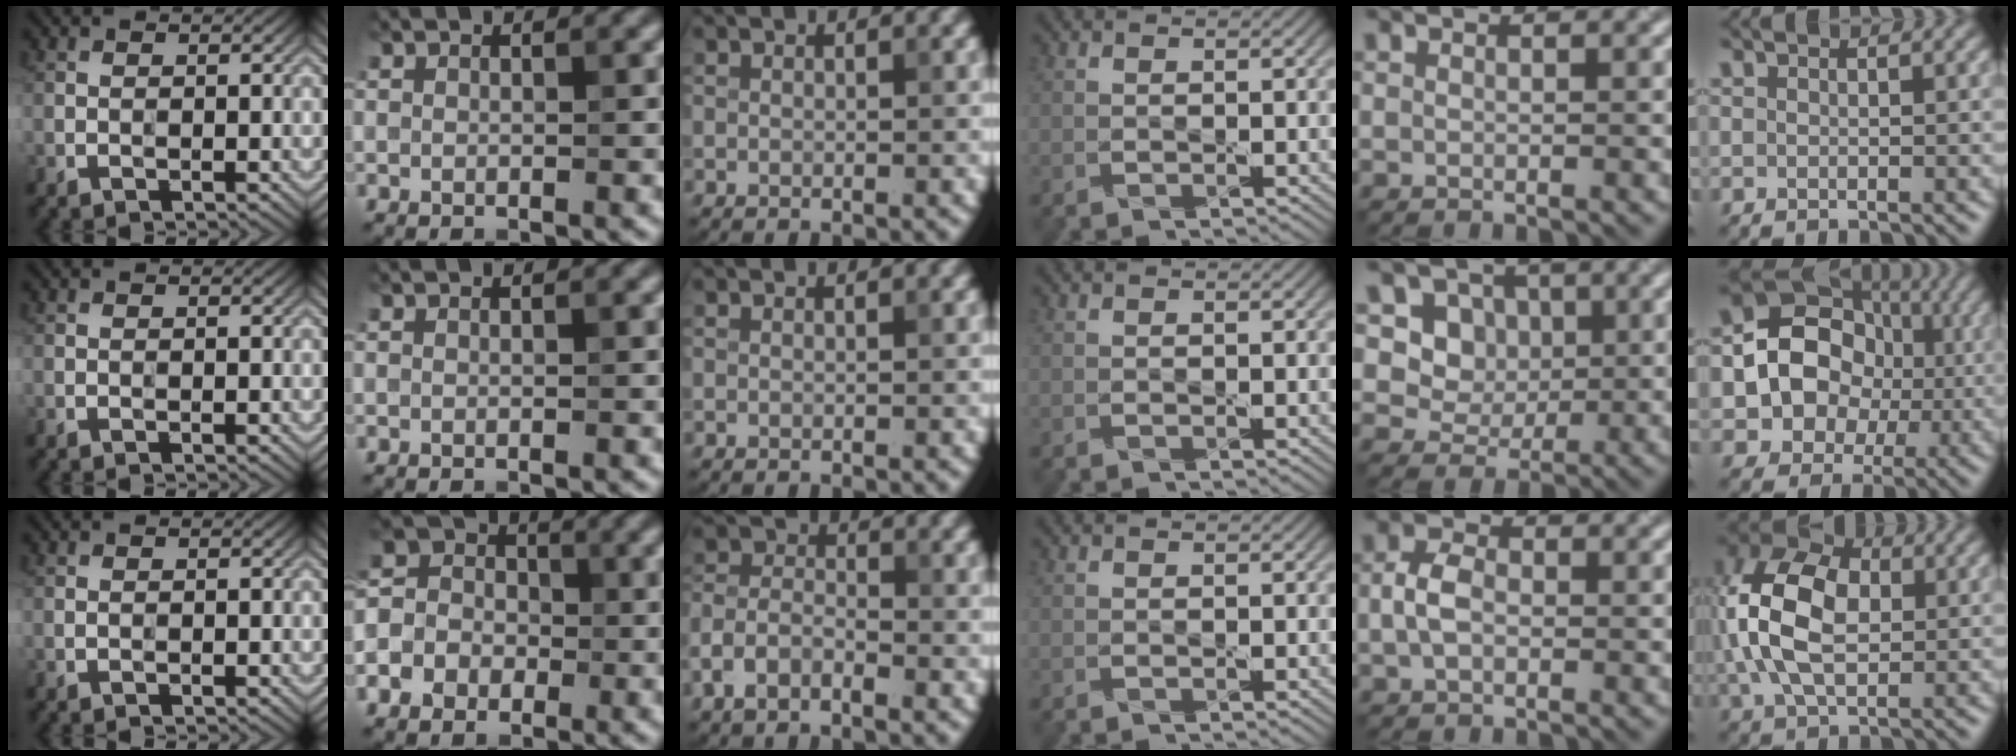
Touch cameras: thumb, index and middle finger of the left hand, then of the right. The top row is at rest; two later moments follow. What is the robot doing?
{"motion": "wipe", "object": "paper plate"}